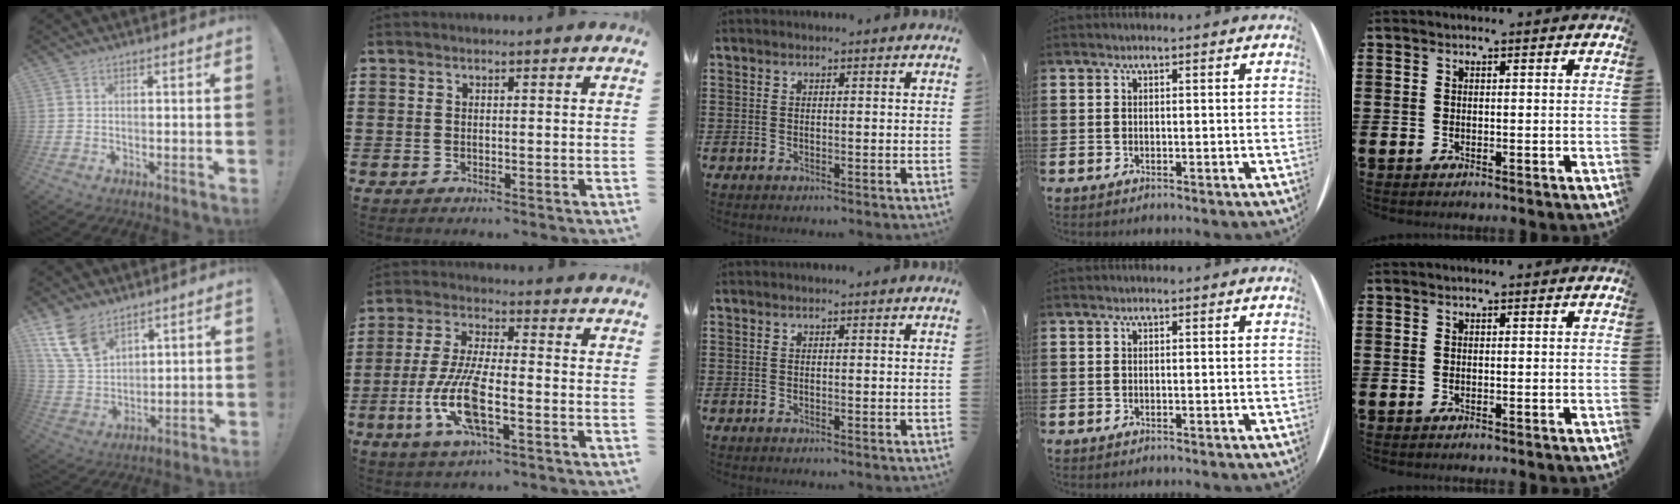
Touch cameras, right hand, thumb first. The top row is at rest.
{"thumb": {"total": 13.3, "force": [8.5, 8.0, 6.3], "torque": [-0.141, -0.038, 0.170]}, "index": {"total": 10.6, "force": [-3.7, 3.1, 9.4], "torque": [-0.214, -0.016, -0.071]}}